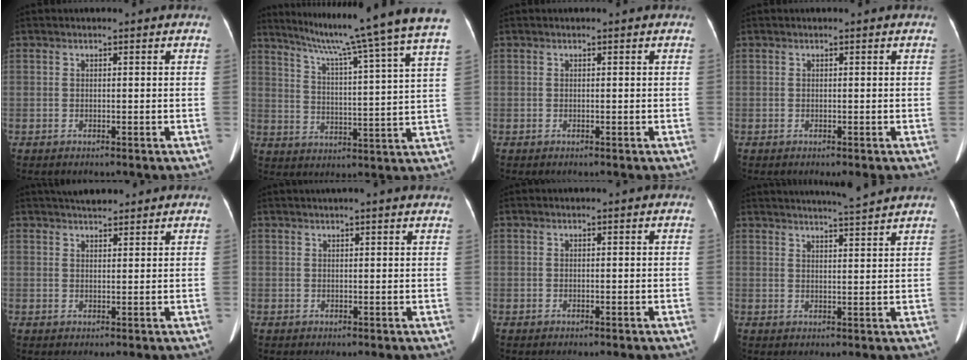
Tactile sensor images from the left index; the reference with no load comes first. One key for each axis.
{"total": 23.6, "fx": 20.2, "fy": -2.5, "fz": 11.9, "tx": -0.185, "ty": -0.051, "tz": 0.263}
{"total": 0.0}
{"total": 0.0}
{"total": 5.1, "fx": 4.5, "fy": 1.5, "fz": 1.8, "tx": -0.022, "ty": 0.026, "tz": 0.070}
{"total": 6.4, "fx": 5.7, "fy": 0.7, "fz": 2.8, "tx": -0.035, "ty": 0.031, "tz": 0.059}
{"total": 0.0}
{"total": 7.8, "fx": 7.3, "fy": -1.4, "fz": 2.4, "tx": -0.040, "ty": 0.001, "tz": 0.099}